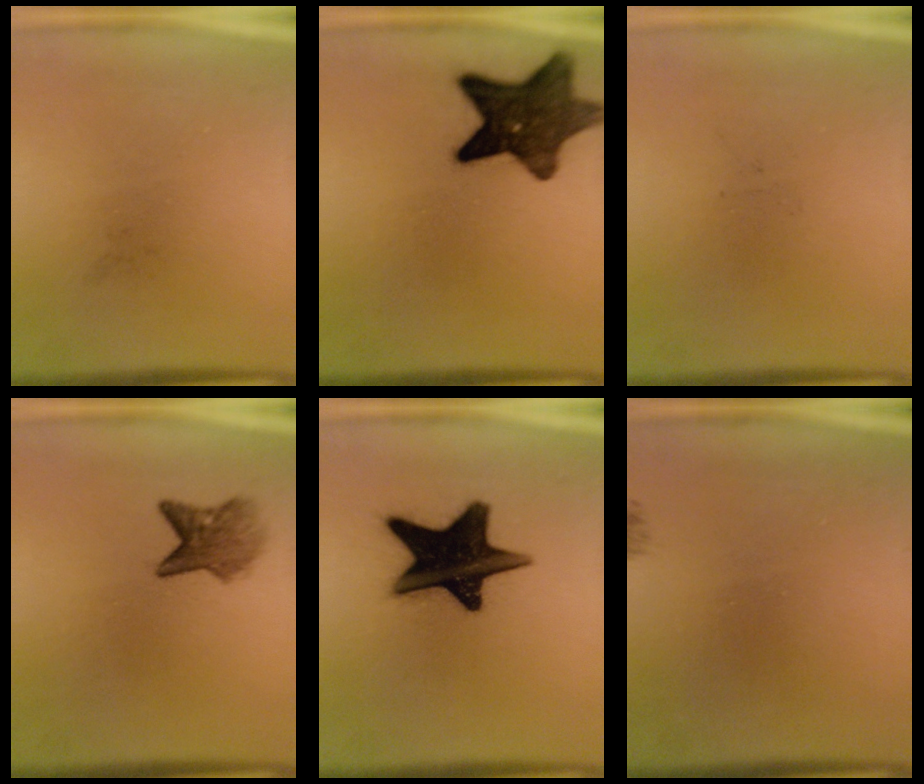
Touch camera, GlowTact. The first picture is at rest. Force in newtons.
{"total": 12.8}
{"total": 0.0}
{"total": 4.0}
{"total": 19.2}
{"total": 0.7}